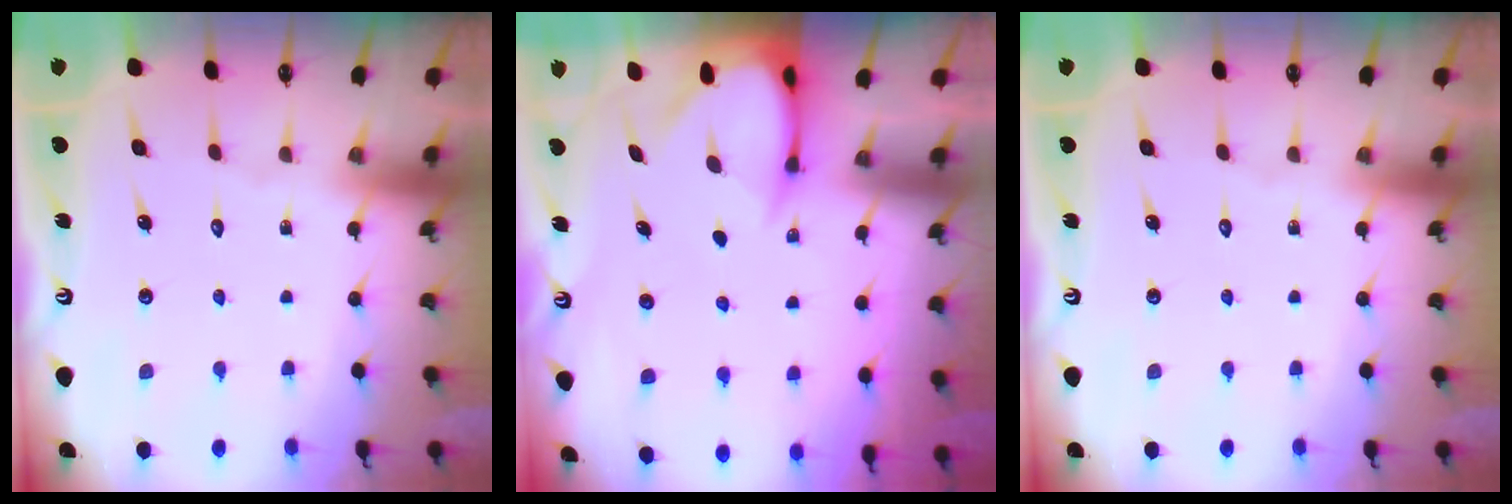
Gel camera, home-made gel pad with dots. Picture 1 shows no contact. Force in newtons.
{"total": 3.4, "press": 3.4, "slide": 0.2}
{"total": 0.0}